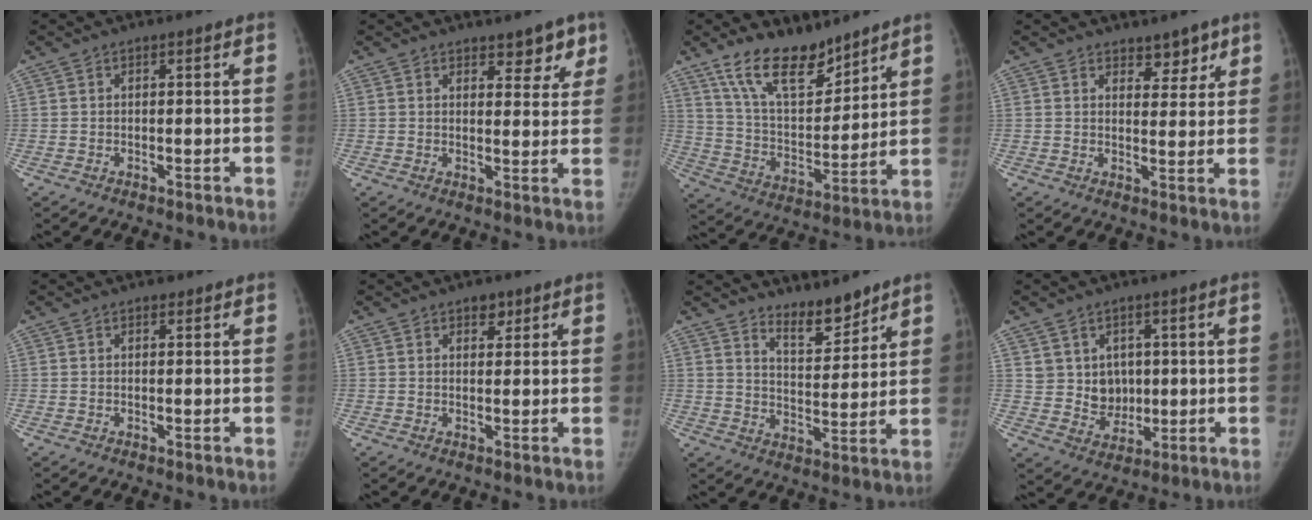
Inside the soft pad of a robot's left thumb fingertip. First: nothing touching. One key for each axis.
{"total": 5.1, "fx": 3.6, "fy": 2.7, "fz": 2.5, "tx": 0.008, "ty": -0.020, "tz": 0.046}
{"total": 15.2, "fx": 11.4, "fy": 6.6, "fz": 7.7, "tx": -0.095, "ty": -0.072, "tz": 0.214}
{"total": 4.4, "fx": 3.3, "fy": 2.4, "fz": 1.6, "tx": 0.012, "ty": -0.022, "tz": 0.049}
{"total": 0.7, "fx": 0.5, "fy": 0.5, "fz": 0.2, "tx": 0.003, "ty": -0.002, "tz": 0.003}
{"total": 2.4, "fx": 1.5, "fy": 1.5, "fz": 1.0, "tx": 0.002, "ty": -0.007, "tz": 0.020}
{"total": 7.2, "fx": 6.3, "fy": 2.2, "fz": 2.8, "tx": -0.023, "ty": -0.059, "tz": 0.111}
{"total": 6.7, "fx": 1.7, "fy": 6.1, "fz": 2.3, "tx": 0.001, "ty": -0.010, "tz": 0.037}